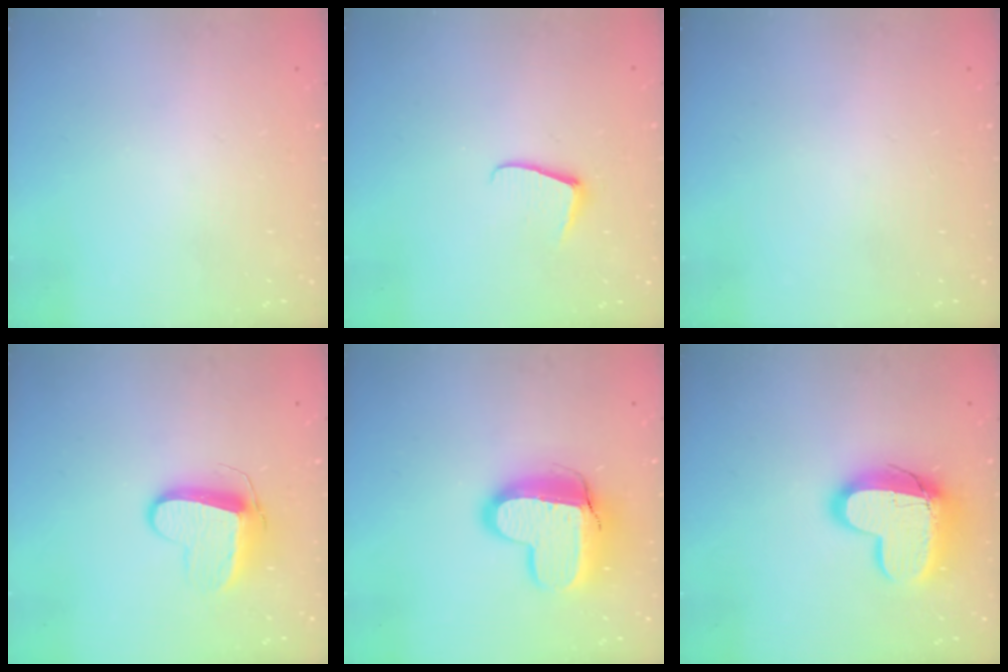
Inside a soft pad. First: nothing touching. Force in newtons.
{"total": 5.7, "press": 5.7, "slide": 0.6}
{"total": 0.0}
{"total": 9.5, "press": 9.5, "slide": 0.2}
{"total": 14.6, "press": 14.5, "slide": 1.1}
{"total": 15.2, "press": 15.2, "slide": 1.4}